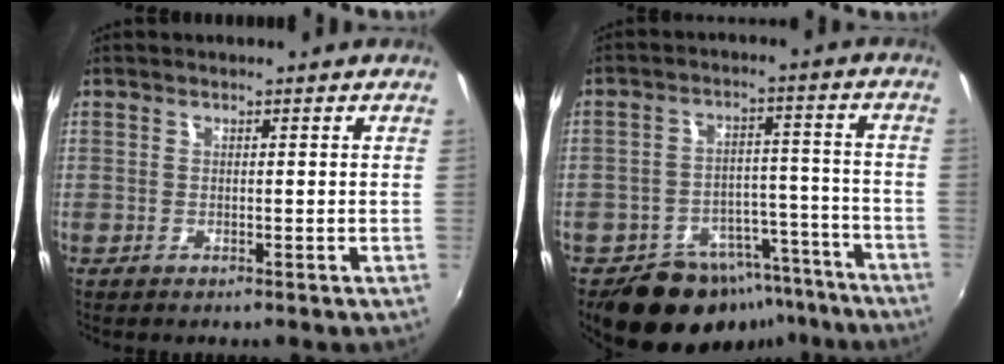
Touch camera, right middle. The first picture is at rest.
{"total": 15.1, "force": [-11.2, 8.6, 5.3], "torque": [-0.105, 0.033, -0.139]}